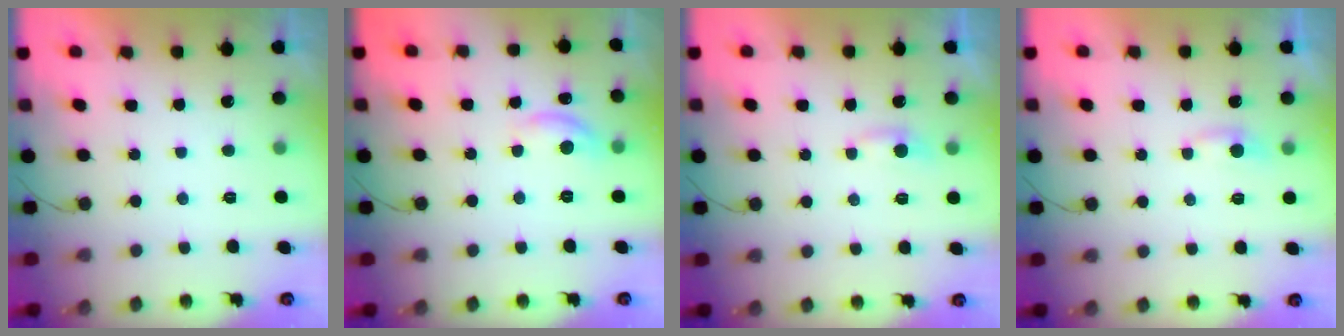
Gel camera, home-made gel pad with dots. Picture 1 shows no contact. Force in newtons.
{"total": 9.1, "press": 9.1, "slide": 0.5}
{"total": 3.5, "press": 3.4, "slide": 0.3}
{"total": 3.5, "press": 3.4, "slide": 0.3}